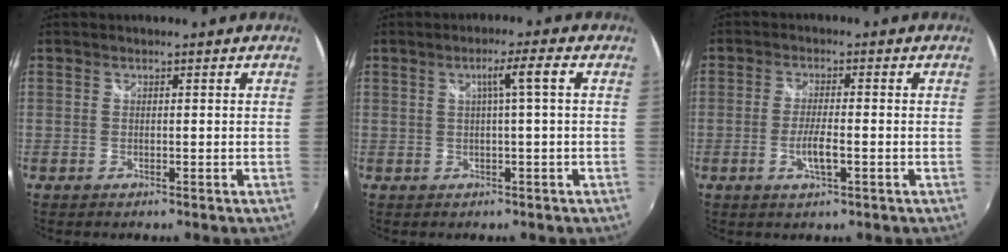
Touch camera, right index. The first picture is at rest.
{"total": 3.7, "force": [0.5, -0.7, 3.6], "torque": [-0.063, 0.006, 0.011]}
{"total": 4.3, "force": [-1.5, 0.8, 4.0], "torque": [-0.081, -0.006, -0.028]}